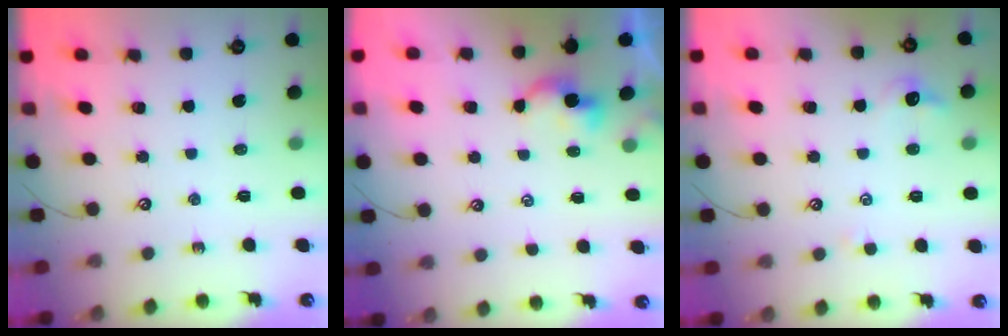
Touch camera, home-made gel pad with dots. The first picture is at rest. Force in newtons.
{"total": 1.8, "press": 1.7, "slide": 0.2}
{"total": 0.6, "press": 0.1, "slide": 0.6}